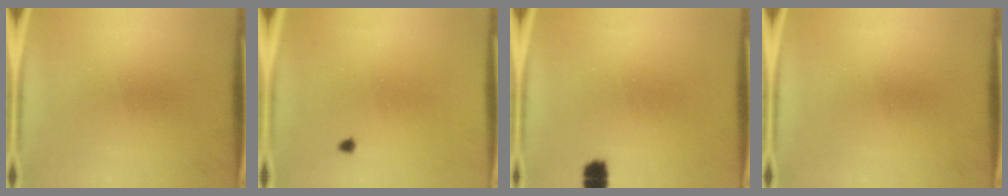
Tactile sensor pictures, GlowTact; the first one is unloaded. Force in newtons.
{"total": 0.6}
{"total": 2.2}
{"total": 0.0}